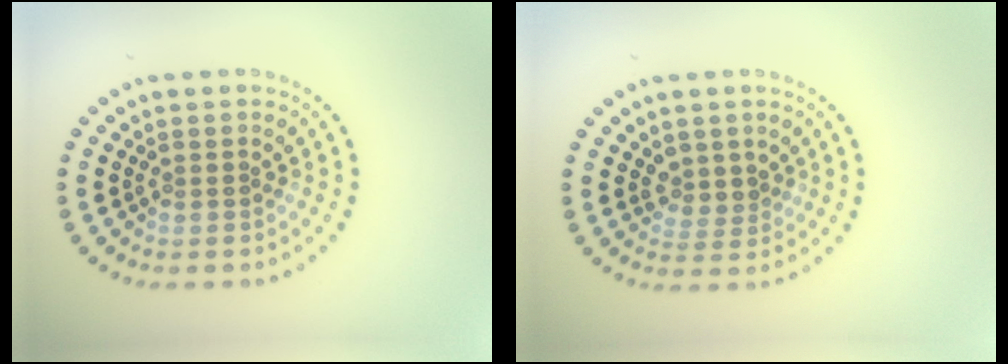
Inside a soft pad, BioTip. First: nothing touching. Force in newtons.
{"total": 1.9, "press": 1.5, "slide": 1.2}